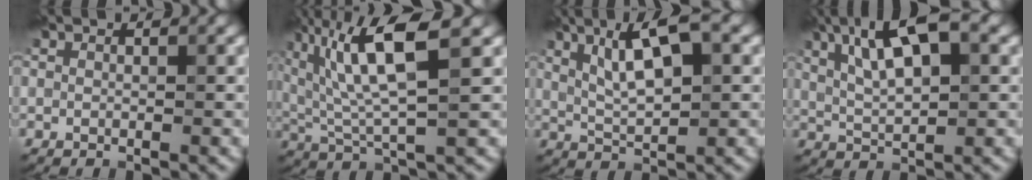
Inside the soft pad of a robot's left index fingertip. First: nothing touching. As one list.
[{"total": 8.7, "force": [3.3, 2.1, 7.8], "torque": [-0.153, 0.011, 0.062]}, {"total": 7.1, "force": [2.8, 2.0, 6.3], "torque": [-0.112, 0.012, 0.051]}, {"total": 8.9, "force": [3.8, 2.9, 7.6], "torque": [-0.129, 0.022, 0.060]}]